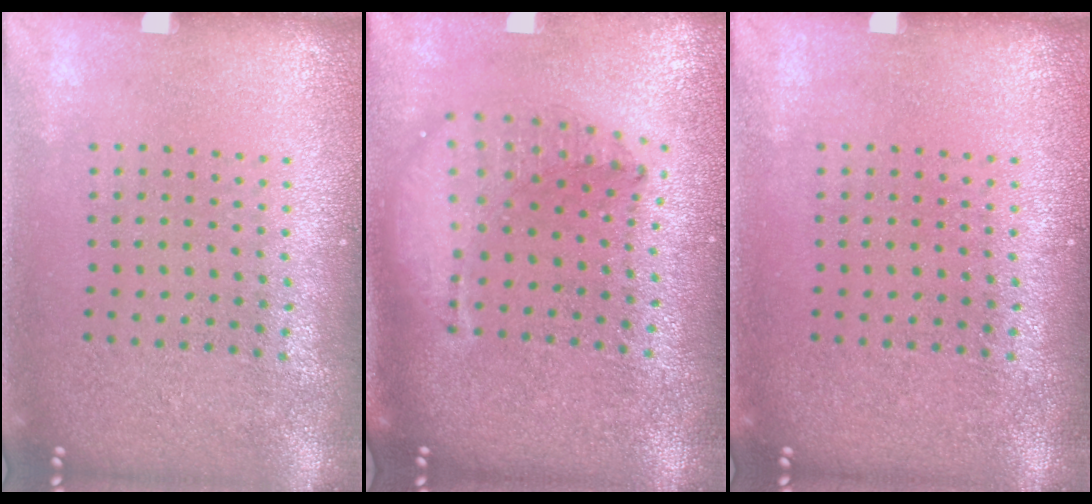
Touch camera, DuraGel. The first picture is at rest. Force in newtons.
{"total": 1.6, "press": 1.4, "slide": 0.7}
{"total": 0.0}